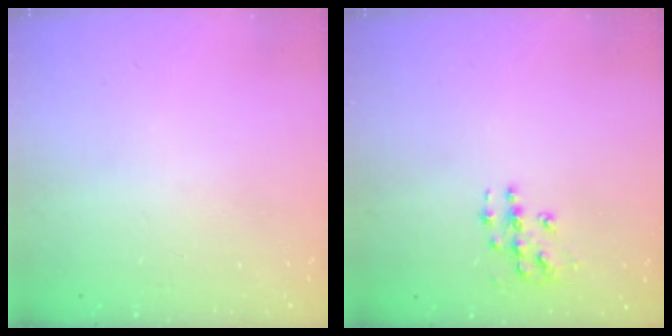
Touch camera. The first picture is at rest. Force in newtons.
{"total": 6.1, "press": 6.1, "slide": 0.4}